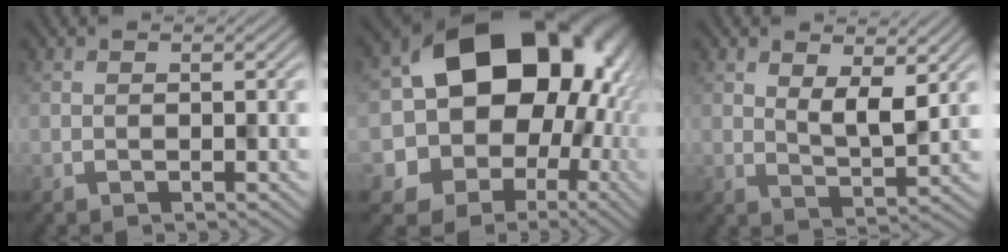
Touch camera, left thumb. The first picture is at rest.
{"total": 19.9, "force": [3.1, 17.2, 9.5], "torque": [-0.159, -0.025, 0.058]}
{"total": 3.3, "force": [2.4, 1.1, 2.0], "torque": [-0.043, -0.004, 0.048]}